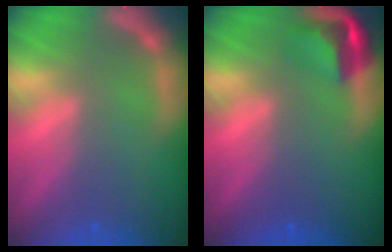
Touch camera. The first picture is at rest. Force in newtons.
{"total": 3.9}